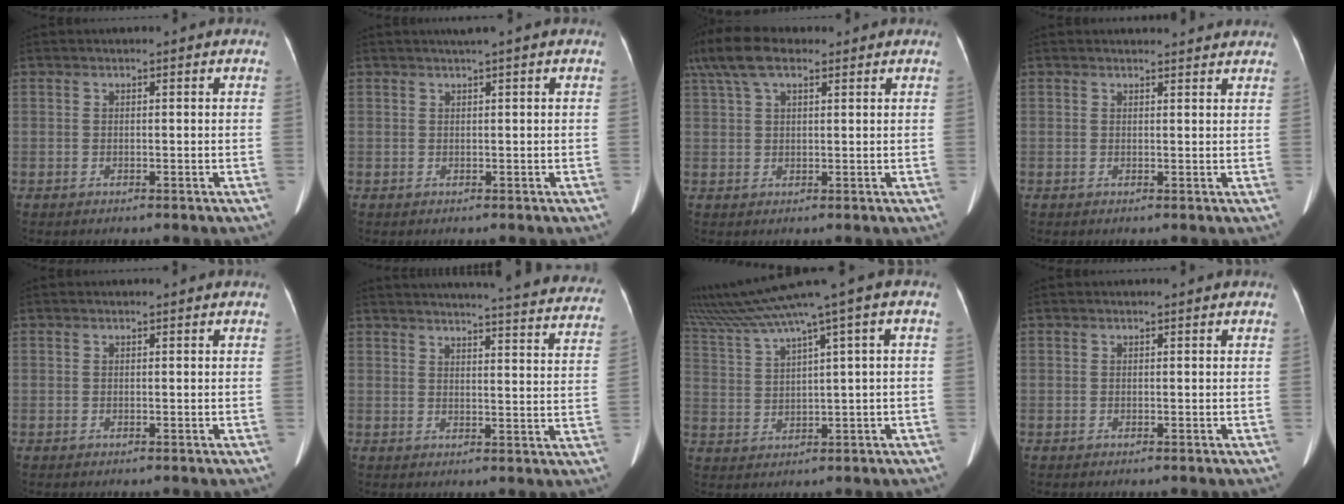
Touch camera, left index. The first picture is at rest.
{"total": 0.7, "force": [0.4, -0.1, 0.5], "torque": [-0.010, 0.007, 0.012]}
{"total": 9.5, "force": [6.2, 3.7, 6.2], "torque": [-0.135, 0.040, 0.121]}
{"total": 4.5, "force": [4.3, 0.9, 0.7], "torque": [-0.007, 0.009, 0.041]}
{"total": 0.0}
{"total": 31.2, "force": [29.2, 2.9, 10.6], "torque": [-0.159, -0.072, 0.332]}
{"total": 9.7, "force": [6.7, -1.7, 6.7], "torque": [-0.133, 0.025, 0.134]}
{"total": 0.0}